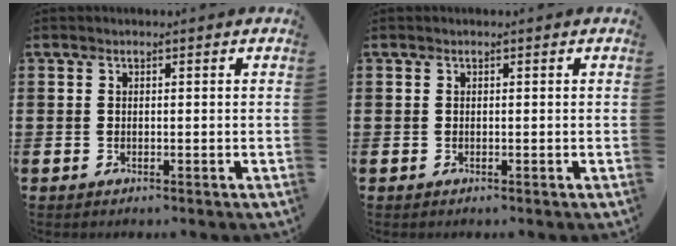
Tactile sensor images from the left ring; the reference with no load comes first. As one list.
[{"total": 0.0}]